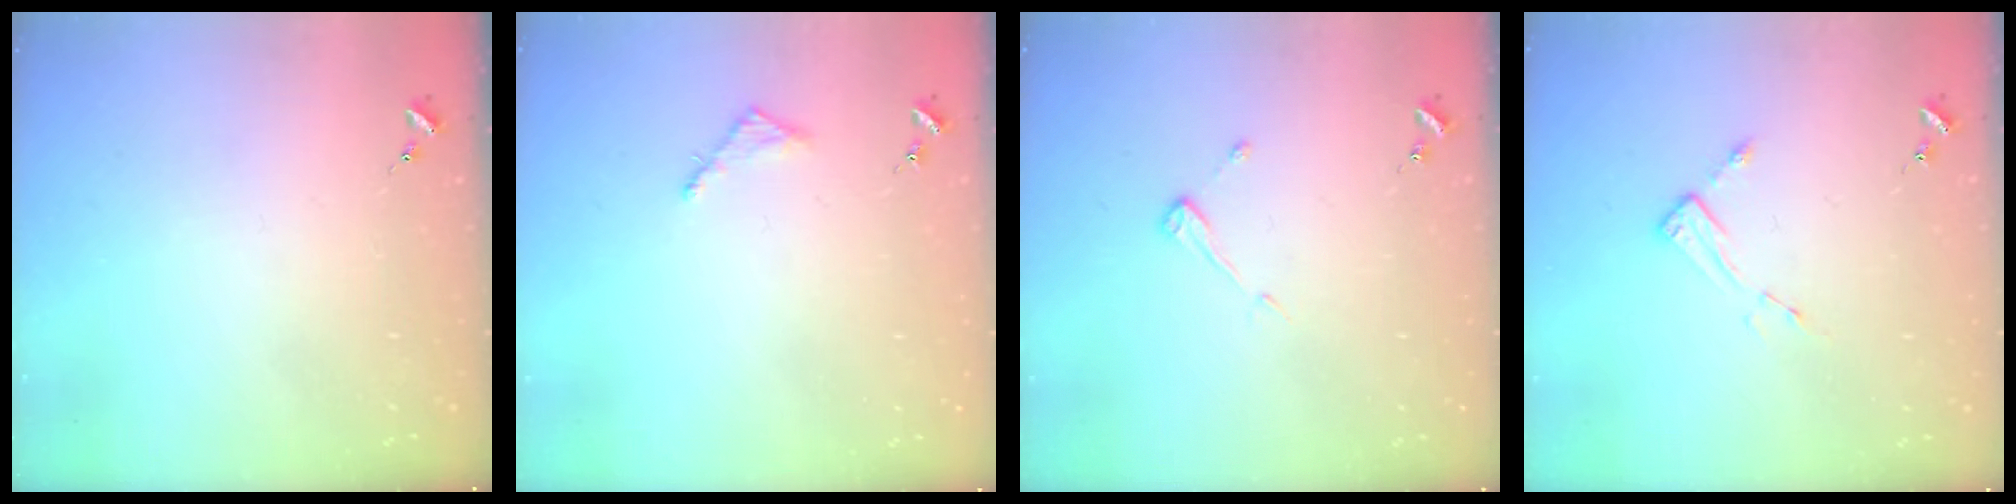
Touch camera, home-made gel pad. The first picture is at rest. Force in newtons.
{"total": 2.7, "press": 2.7, "slide": 0.3}
{"total": 3.9, "press": 3.9, "slide": 0.3}
{"total": 4.4, "press": 4.4, "slide": 0.3}